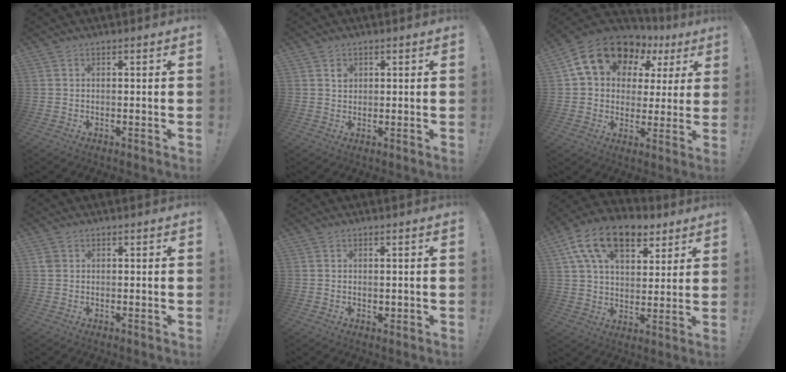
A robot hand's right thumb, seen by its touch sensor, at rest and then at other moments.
{"total": 1.8, "force": [0.9, 1.4, 0.5], "torque": [0.008, -0.006, 0.013]}
{"total": 16.8, "force": [9.6, 11.0, 8.3], "torque": [-0.131, -0.053, 0.182]}
{"total": 1.8, "force": [0.5, 1.4, 0.9], "torque": [-0.014, 0.003, 0.010]}
{"total": 0.9, "force": [0.1, 0.8, 0.4], "torque": [-0.001, 0.000, 0.002]}
{"total": 17.1, "force": [9.3, 9.8, 10.4], "torque": [-0.168, -0.044, 0.169]}